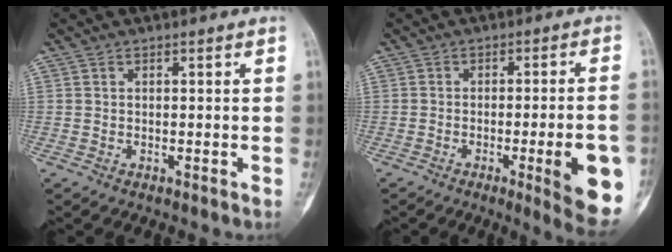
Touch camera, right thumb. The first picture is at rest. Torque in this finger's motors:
{"motor_torque": [2.28, 2.01, 1.91, -0.71, 0.33]}